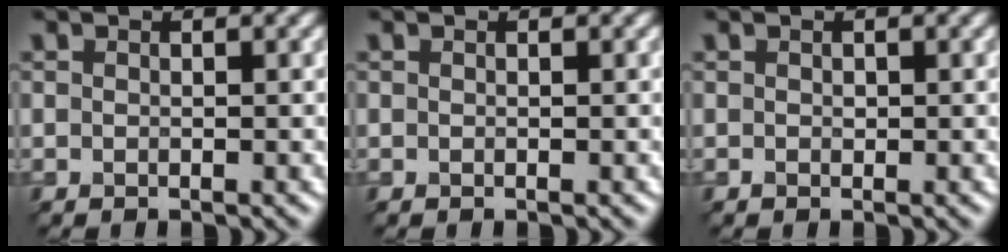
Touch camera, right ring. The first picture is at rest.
{"total": 0.0}
{"total": 0.0}